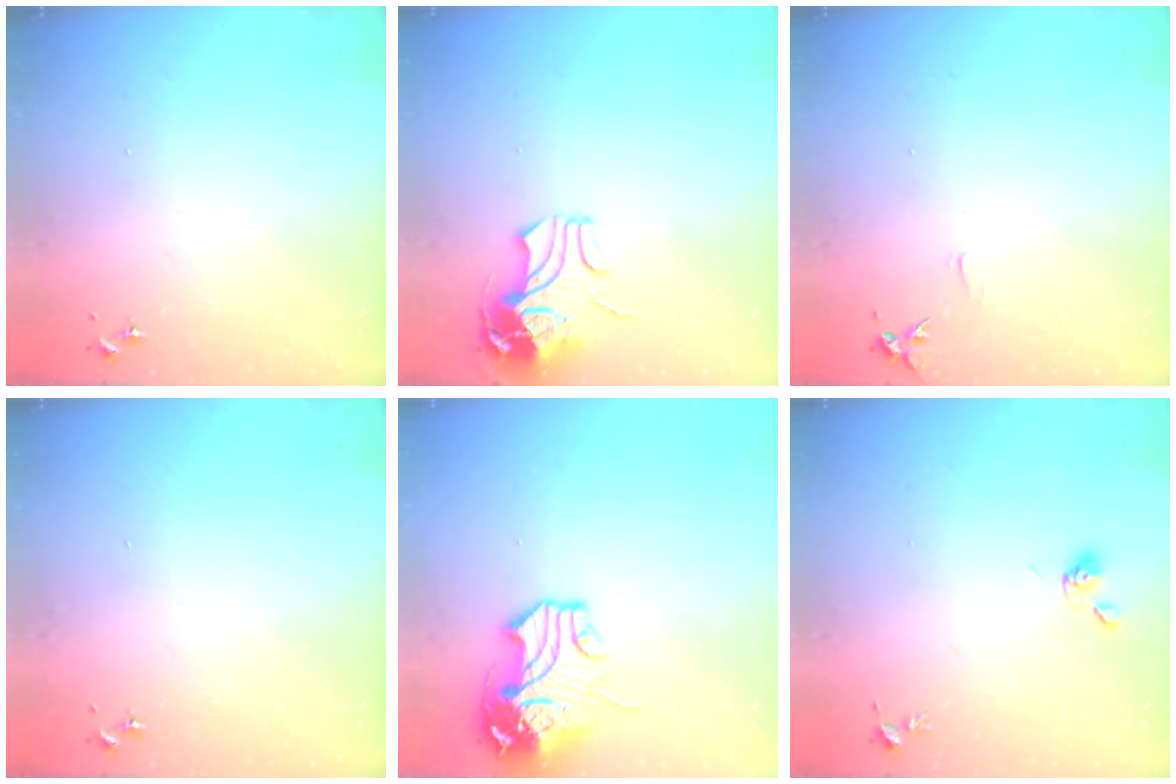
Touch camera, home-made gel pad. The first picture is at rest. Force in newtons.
{"total": 9.2, "press": 9.1, "slide": 1.2}
{"total": 5.5, "press": 5.4, "slide": 0.6}
{"total": 0.0}
{"total": 13.9, "press": 13.7, "slide": 2.3}
{"total": 5.6, "press": 5.6, "slide": 1.0}